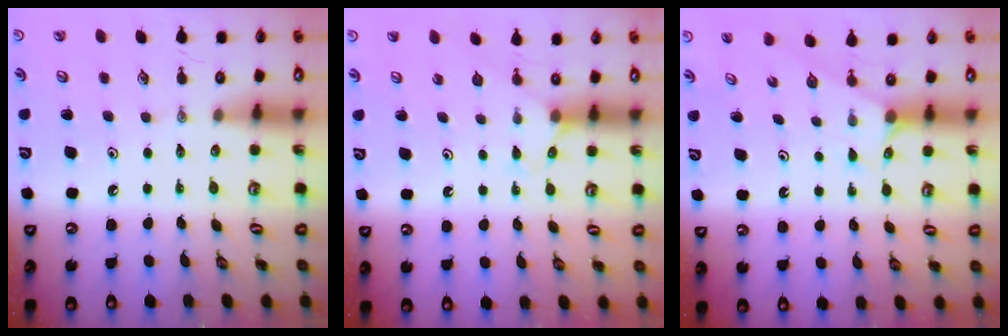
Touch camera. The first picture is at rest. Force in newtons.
{"total": 6.5, "press": 6.5, "slide": 0.6}
{"total": 1.2, "press": 1.2, "slide": 0.2}